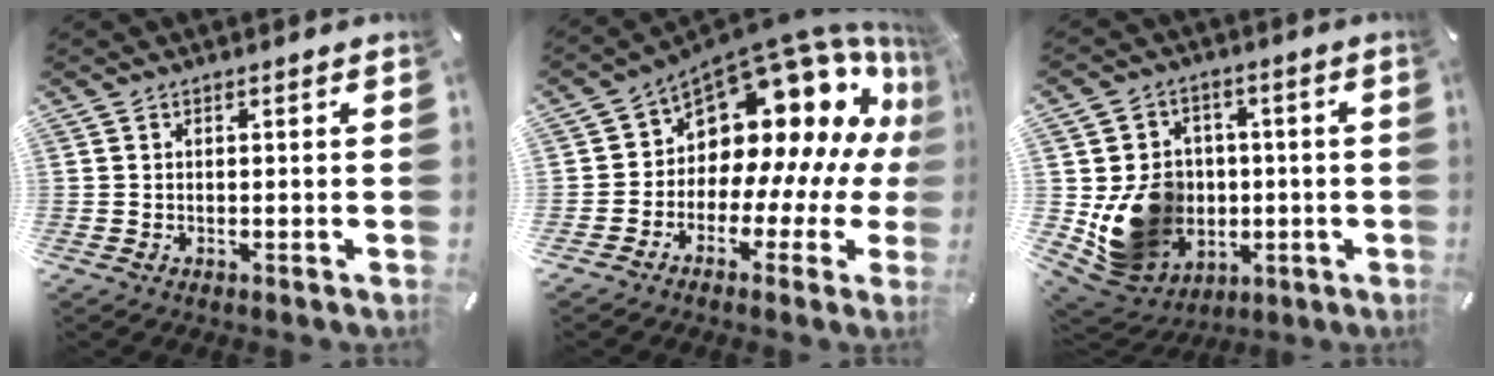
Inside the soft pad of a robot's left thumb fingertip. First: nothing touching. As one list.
[{"total": 15.8, "force": [8.2, 9.9, 9.2], "torque": [-0.125, -0.090, 0.146]}, {"total": 14.7, "force": [-1.7, 13.2, 6.1], "torque": [-0.112, 0.010, -0.013]}]